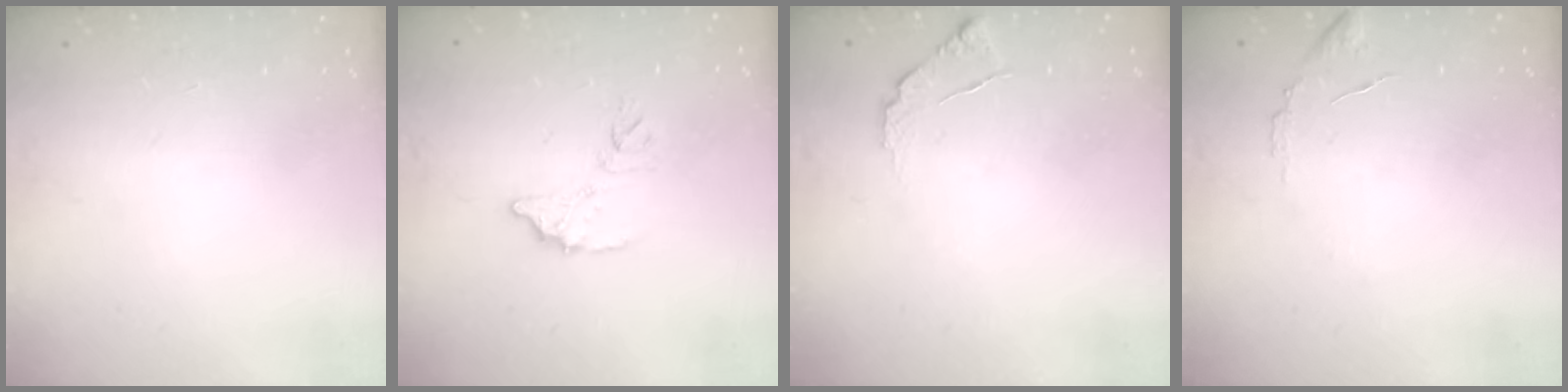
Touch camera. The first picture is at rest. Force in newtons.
{"total": 8.5, "press": 8.4, "slide": 0.3}
{"total": 5.5, "press": 5.5, "slide": 0.3}
{"total": 6.9, "press": 6.9, "slide": 0.4}